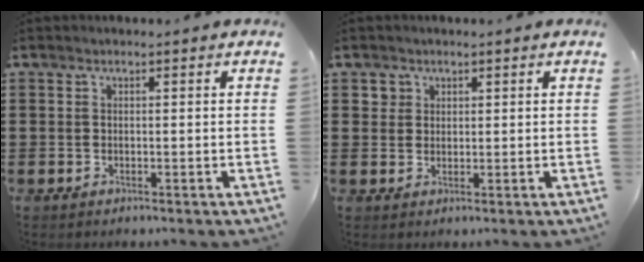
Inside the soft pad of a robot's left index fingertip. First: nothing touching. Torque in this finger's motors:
{"motor_torque": [0.51, -0.73, 0.00, -0.02]}